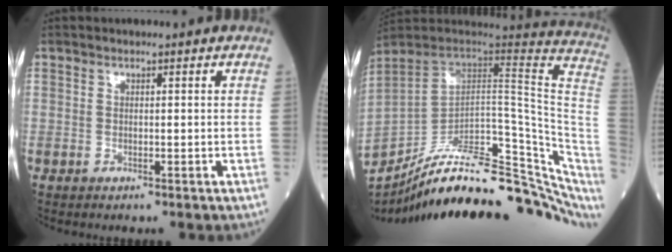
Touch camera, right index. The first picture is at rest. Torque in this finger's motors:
{"motor_torque": [0.00, -2.14, 0.08, -0.03]}